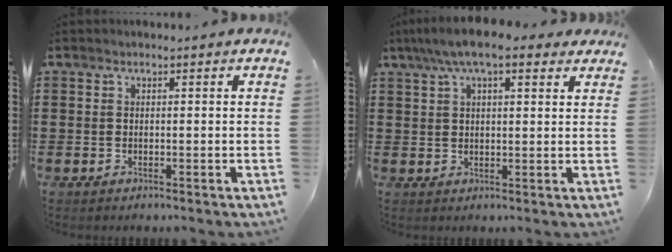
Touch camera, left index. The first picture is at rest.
{"total": 7.3, "force": [5.0, 2.1, 4.9], "torque": [-0.106, 0.006, 0.090]}